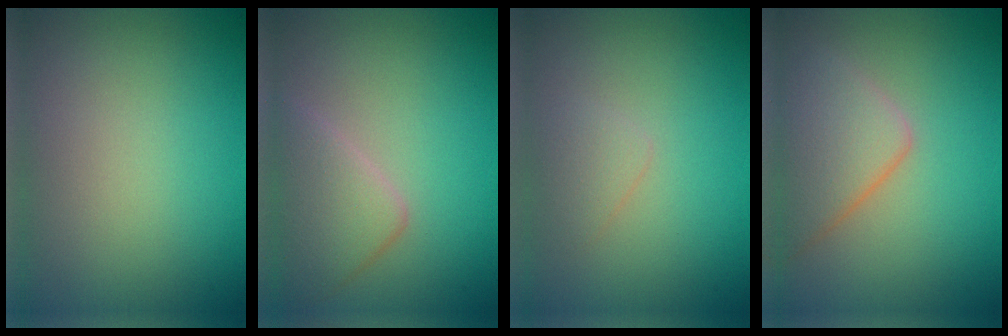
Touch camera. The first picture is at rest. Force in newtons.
{"total": 3.5, "press": 3.5, "slide": 0.2}
{"total": 1.1, "press": 1.1, "slide": 0.1}
{"total": 4.5, "press": 4.5, "slide": 0.2}